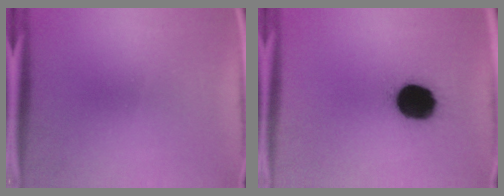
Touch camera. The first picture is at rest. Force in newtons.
{"total": 16.0}